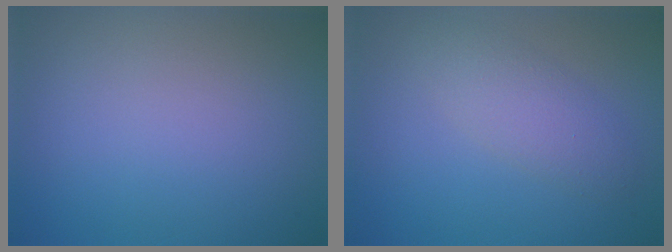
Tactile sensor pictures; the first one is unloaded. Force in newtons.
{"total": 2.8, "press": 2.8, "slide": 0.1}